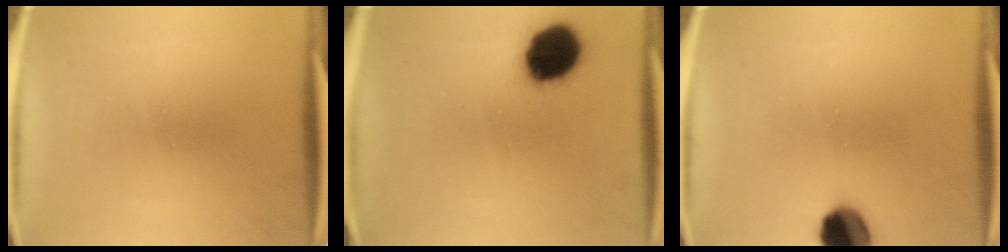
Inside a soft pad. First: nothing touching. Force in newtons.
{"total": 11.9}
{"total": 9.2}